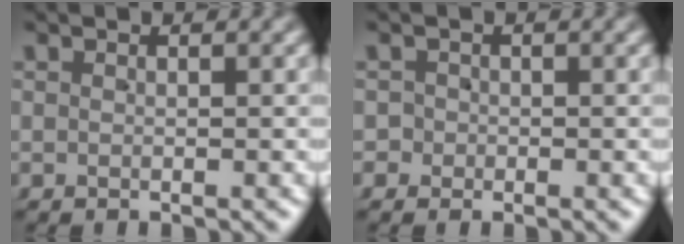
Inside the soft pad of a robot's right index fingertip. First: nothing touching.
{"total": 1.7, "force": [-0.6, 1.6, -0.2], "torque": [-0.001, -0.002, -0.013]}